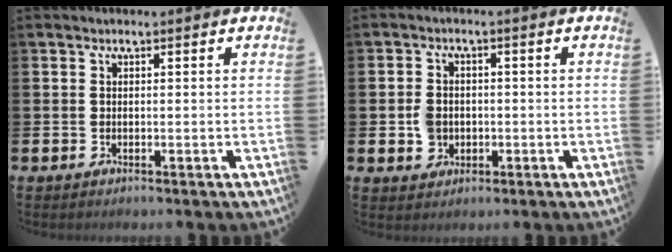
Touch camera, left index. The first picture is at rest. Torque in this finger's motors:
{"motor_torque": [0.03, 0.14, 0.03, 0.03]}